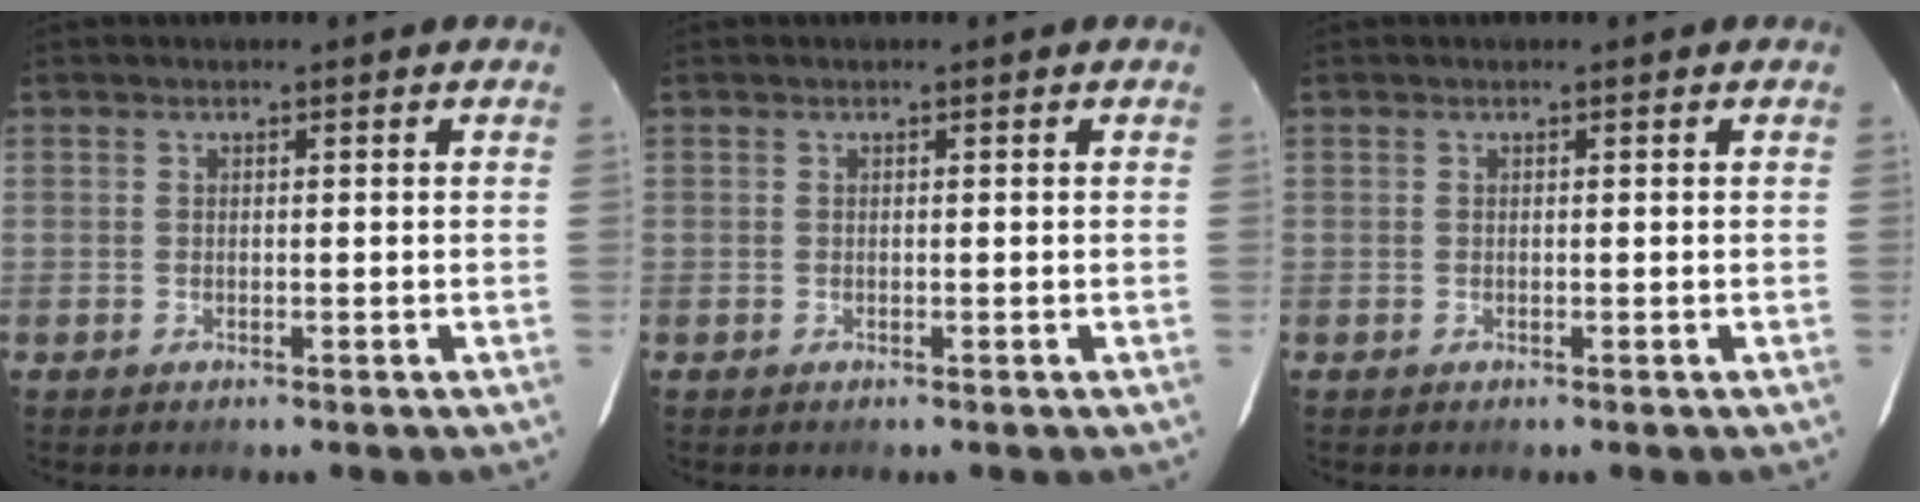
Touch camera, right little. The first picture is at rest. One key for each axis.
{"total": 0.0}
{"total": 0.0}